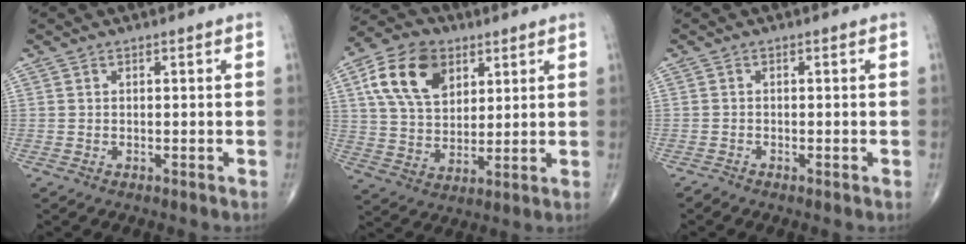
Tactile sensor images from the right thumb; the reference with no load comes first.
{"total": 14.7, "force": [5.9, 9.7, 9.3], "torque": [-0.152, -0.011, 0.109]}
{"total": 0.8, "force": [-0.8, 0.1, 0.2], "torque": [-0.002, -0.002, -0.020]}